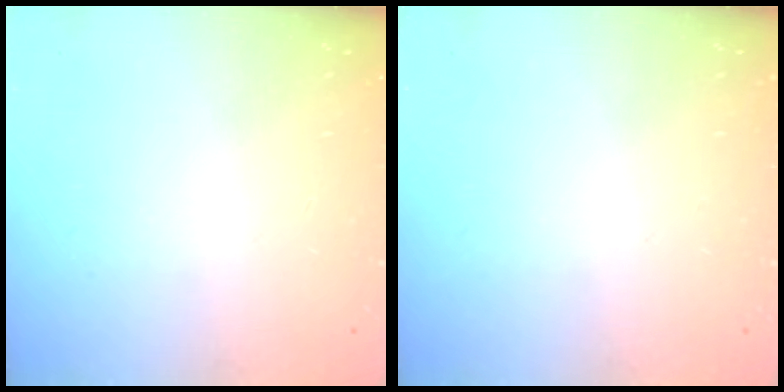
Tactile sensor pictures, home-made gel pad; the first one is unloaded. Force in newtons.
{"total": 0.0}